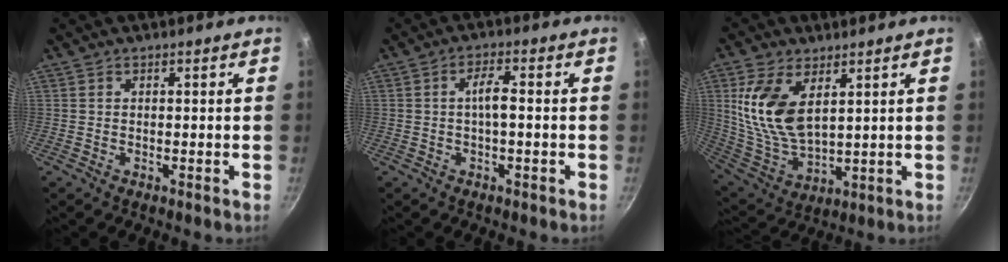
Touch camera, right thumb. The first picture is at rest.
{"total": 3.8, "force": [-0.3, 1.0, 3.7], "torque": [-0.072, 0.015, -0.007]}
{"total": 14.3, "force": [4.6, 7.8, 11.1], "torque": [-0.214, -0.030, 0.103]}